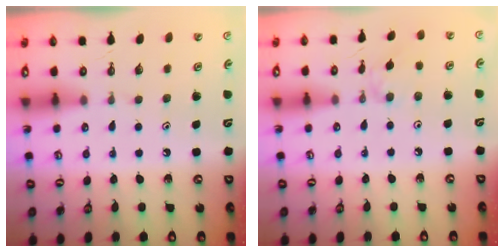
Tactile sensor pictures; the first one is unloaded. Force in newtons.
{"total": 1.8, "press": 1.8, "slide": 0.3}